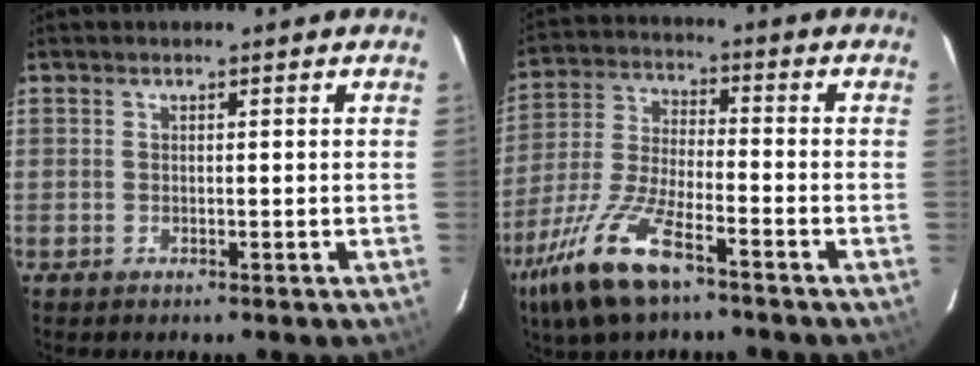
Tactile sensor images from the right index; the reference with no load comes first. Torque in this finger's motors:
{"motor_torque": [1.61, -0.54, 0.81, 0.20]}